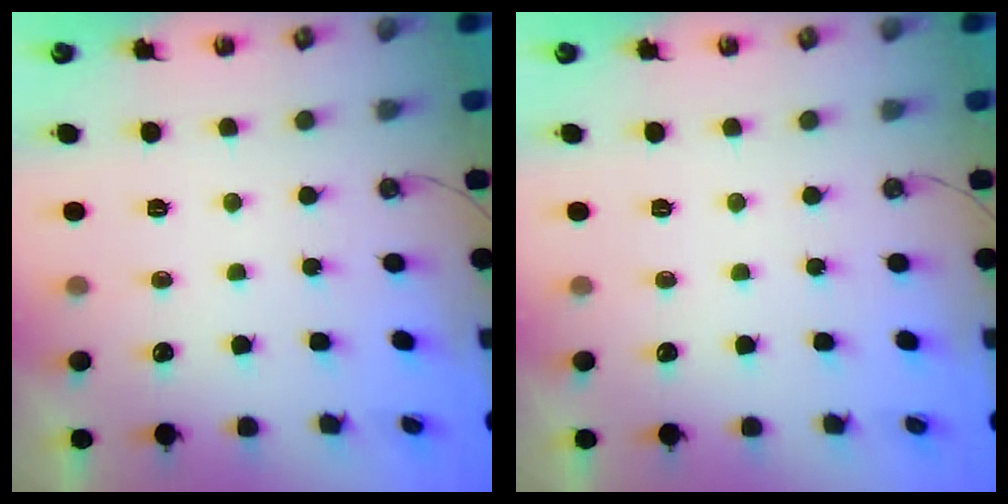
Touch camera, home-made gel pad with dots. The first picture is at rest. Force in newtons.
{"total": 0.0}